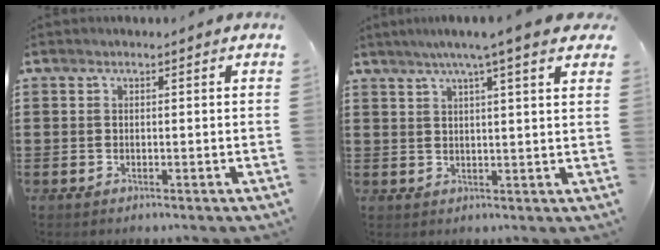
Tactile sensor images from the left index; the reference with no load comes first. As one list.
[{"total": 6.1, "force": [4.1, 0.1, 4.5], "torque": [-0.090, -0.007, 0.066]}]